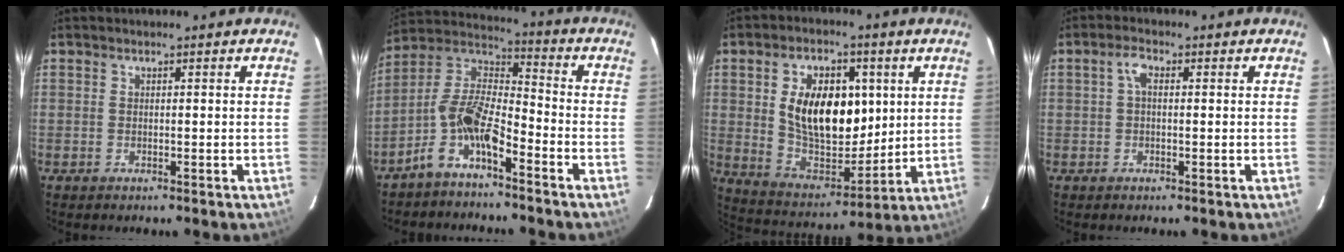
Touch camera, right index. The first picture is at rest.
{"total": 10.1, "force": [-5.9, 3.2, 7.5], "torque": [-0.164, 0.014, -0.119]}
{"total": 16.6, "force": [3.6, 10.0, 12.8], "torque": [-0.236, 0.005, 0.077]}
{"total": 2.3, "force": [0.3, 1.2, 2.0], "torque": [-0.042, 0.010, 0.005]}